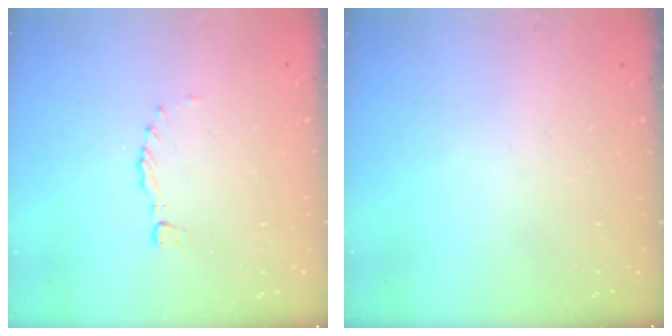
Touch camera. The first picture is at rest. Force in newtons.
{"total": 0.0}